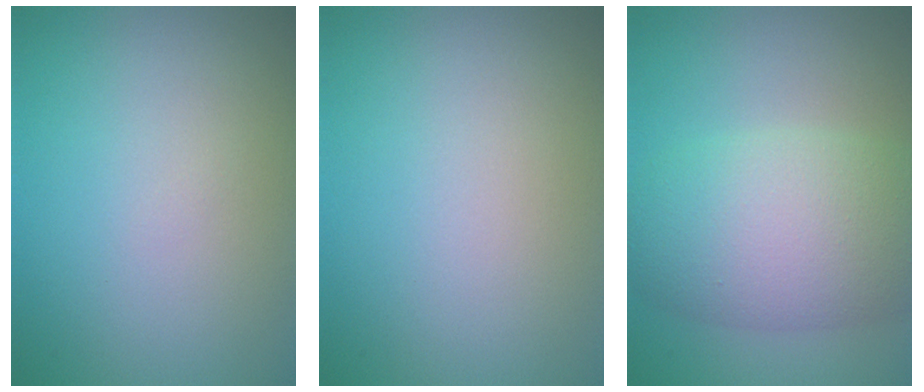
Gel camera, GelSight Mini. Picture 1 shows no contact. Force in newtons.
{"total": 0.0}
{"total": 8.3, "press": 8.2, "slide": 0.3}